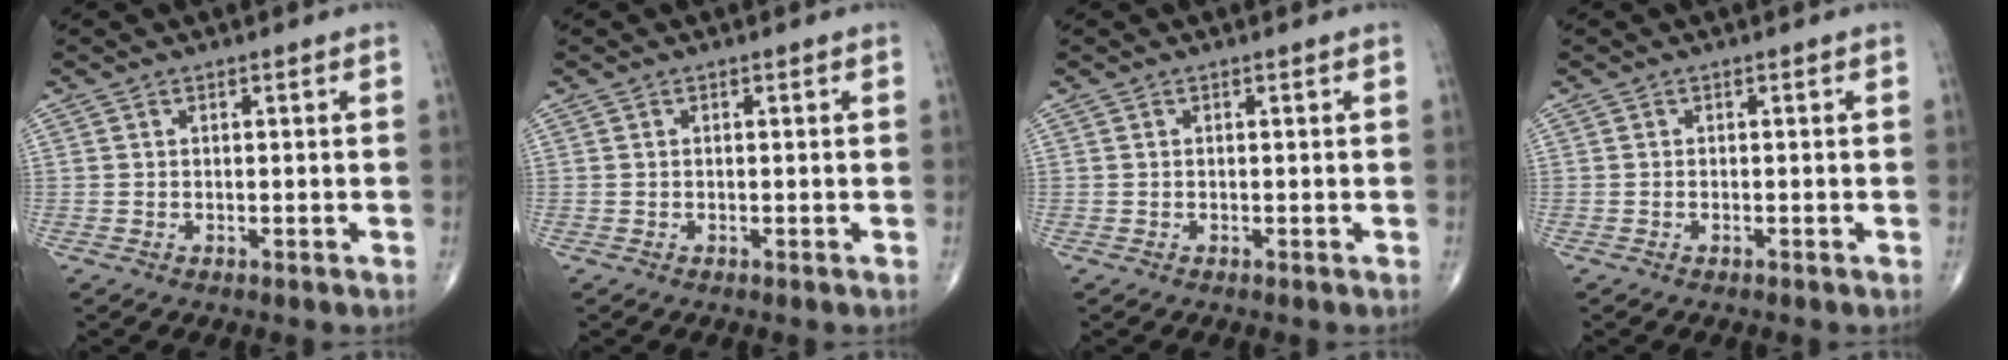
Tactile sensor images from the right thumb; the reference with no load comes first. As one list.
[{"total": 0.0}, {"total": 0.0}, {"total": 0.0}]